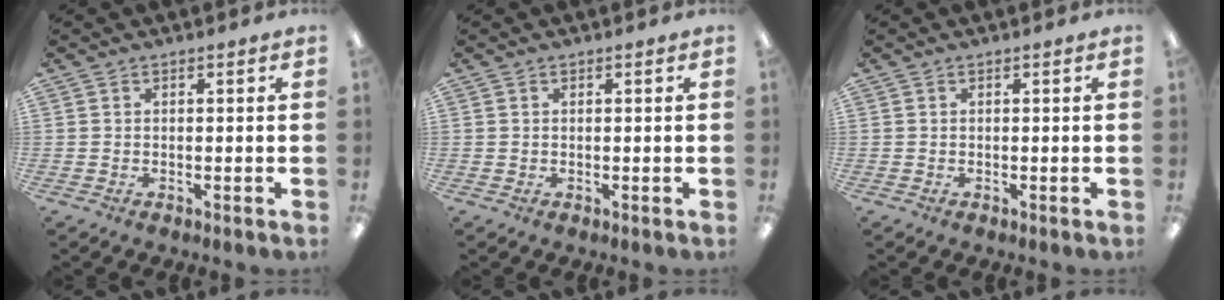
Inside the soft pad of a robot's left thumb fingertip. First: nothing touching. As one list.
[{"total": 0.0}, {"total": 0.0}]